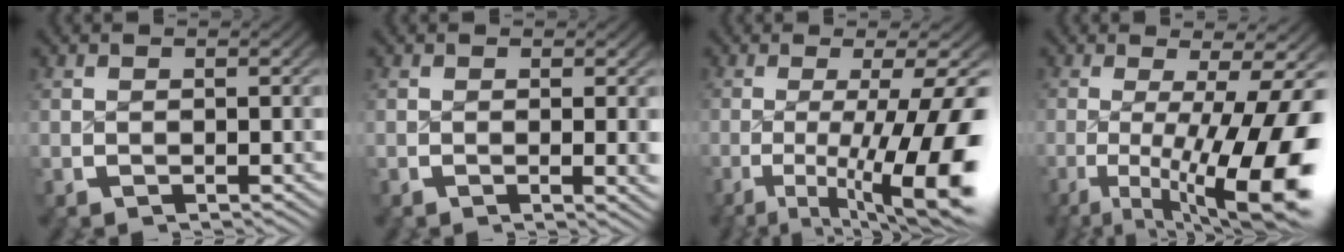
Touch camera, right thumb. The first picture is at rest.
{"total": 1.4, "force": [0.0, 0.2, 1.4], "torque": [-0.017, -0.004, -0.001]}
{"total": 12.1, "force": [-3.2, 5.9, 10.0], "torque": [-0.190, -0.049, -0.021]}
{"total": 14.0, "force": [-3.5, 7.3, 11.5], "torque": [-0.204, -0.050, -0.024]}